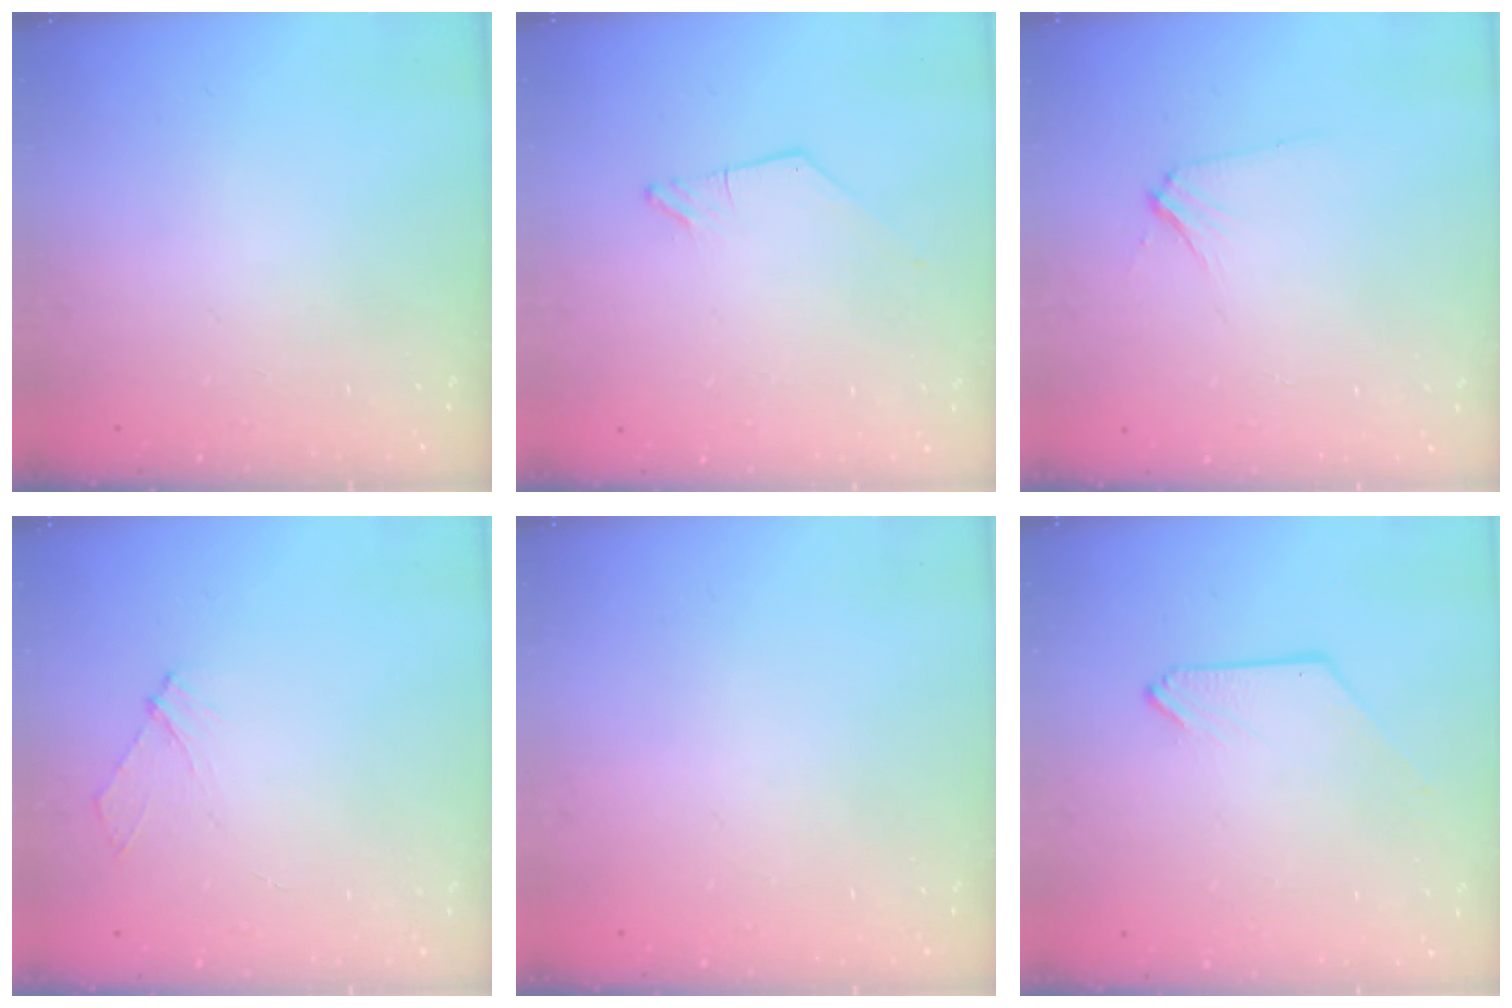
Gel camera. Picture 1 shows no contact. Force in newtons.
{"total": 0.0}
{"total": 3.2, "press": 3.2, "slide": 0.5}
{"total": 3.9, "press": 3.8, "slide": 0.6}
{"total": 0.7, "press": 0.7, "slide": 0.1}
{"total": 0.0}